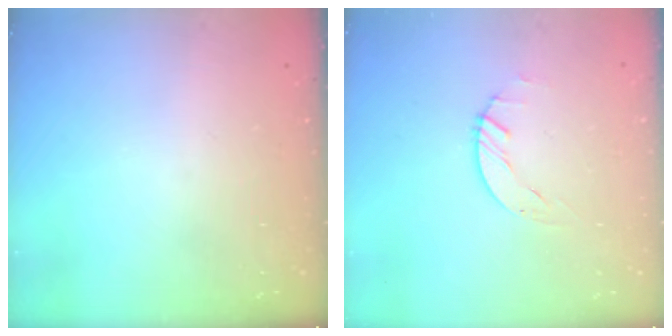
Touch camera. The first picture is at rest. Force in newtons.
{"total": 1.5, "press": 1.4, "slide": 0.1}